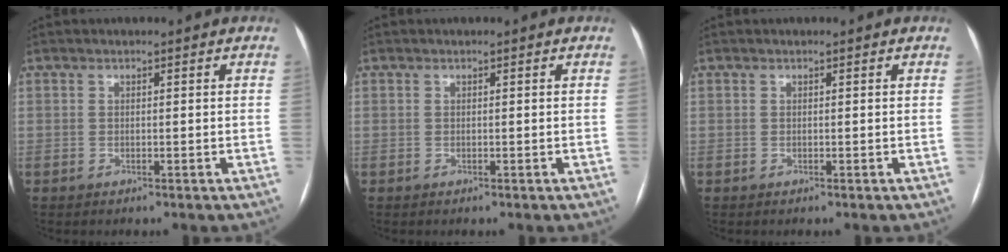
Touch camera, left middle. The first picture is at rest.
{"total": 0.0}
{"total": 0.0}